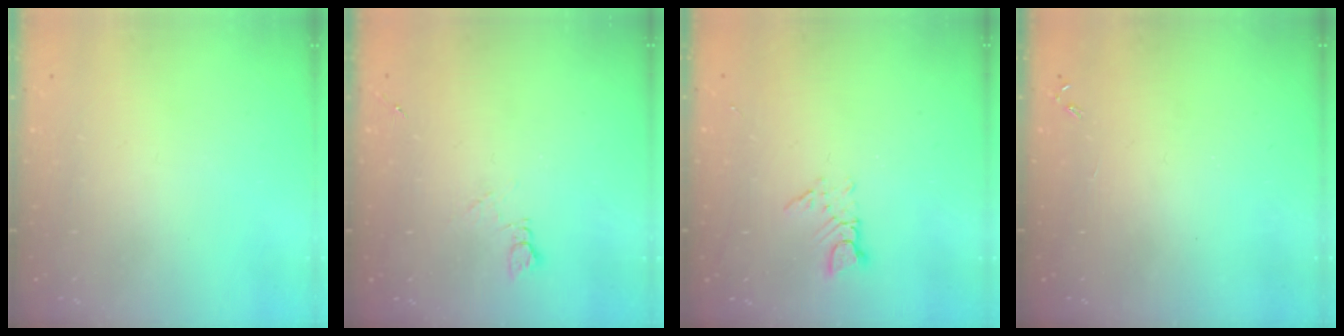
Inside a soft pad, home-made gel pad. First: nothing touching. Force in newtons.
{"total": 4.6, "press": 4.5, "slide": 0.7}
{"total": 3.1, "press": 3.1, "slide": 0.2}
{"total": 0.0}